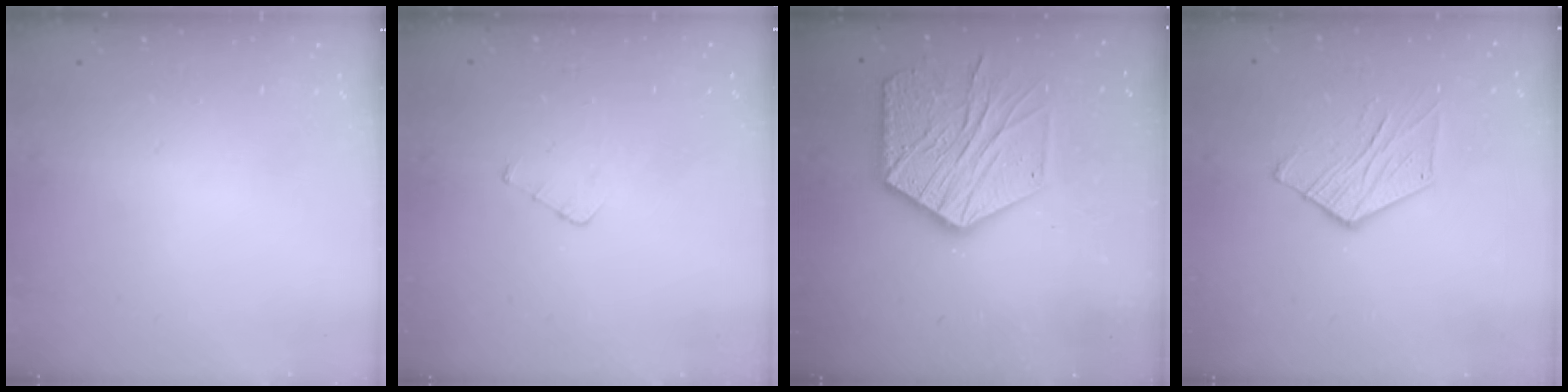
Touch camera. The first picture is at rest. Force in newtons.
{"total": 2.4, "press": 2.4, "slide": 0.3}
{"total": 19.6, "press": 19.5, "slide": 1.6}
{"total": 8.2, "press": 8.2, "slide": 0.2}